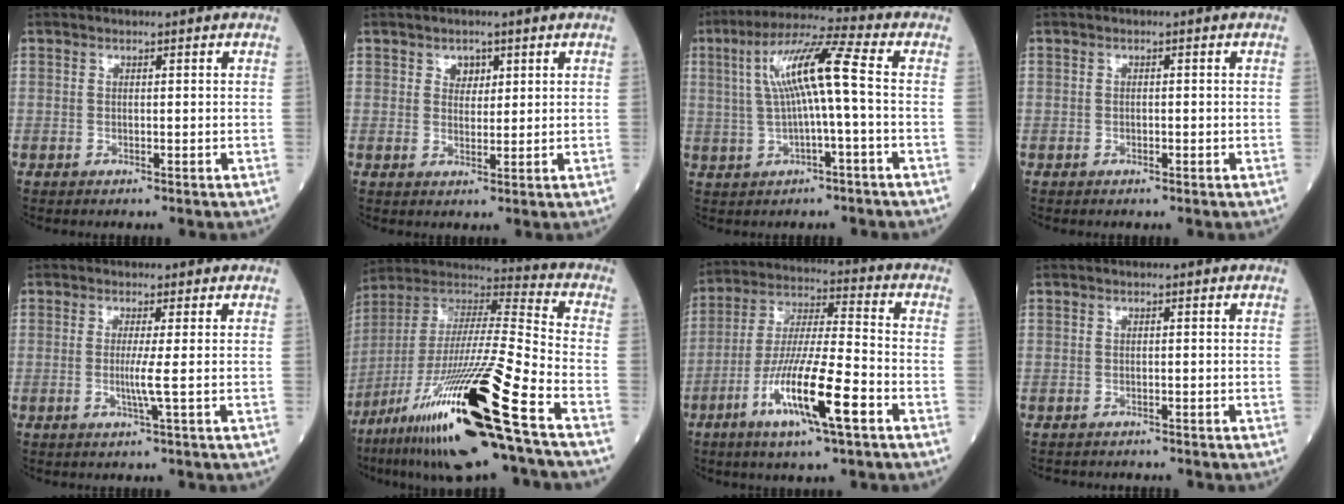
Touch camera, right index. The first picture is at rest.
{"total": 2.3, "force": [1.2, 1.6, 1.0], "torque": [-0.014, 0.000, 0.021]}
{"total": 10.2, "force": [0.8, 0.0, 10.1], "torque": [-0.190, 0.025, 0.016]}
{"total": 0.5, "force": [-0.2, 0.3, 0.3], "torque": [-0.006, 0.002, -0.001]}
{"total": 2.4, "force": [-0.3, -0.9, 2.2], "torque": [-0.042, -0.005, -0.008]}
{"total": 26.7, "force": [-14.5, 0.1, 22.4], "torque": [-0.421, -0.049, -0.268]}
{"total": 14.4, "force": [-6.4, 1.1, 12.8], "torque": [-0.250, -0.016, -0.115]}
{"total": 2.7, "force": [-2.5, 0.9, 0.5], "torque": [-0.009, -0.003, -0.033]}